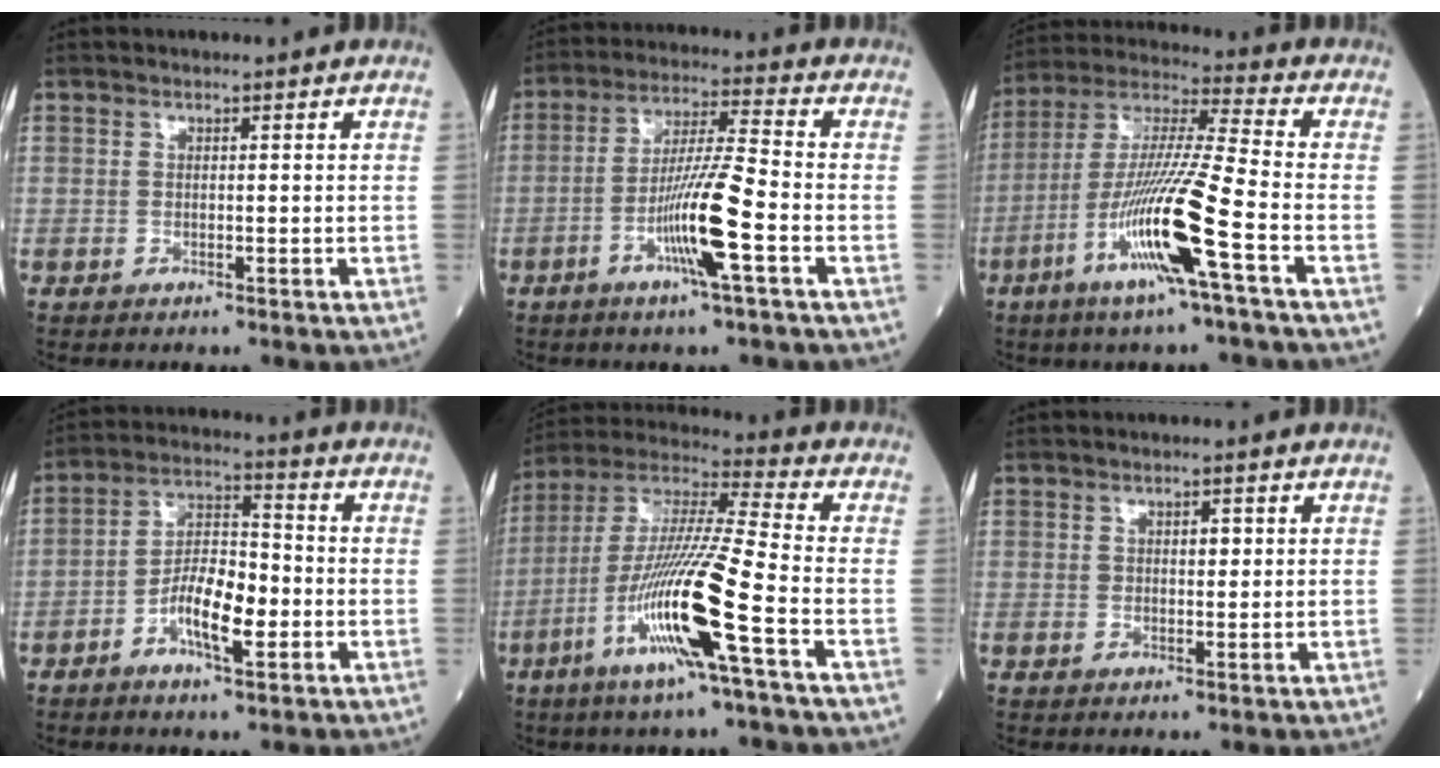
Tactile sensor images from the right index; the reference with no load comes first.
{"total": 10.6, "force": [-3.9, -0.4, 9.8], "torque": [-0.186, -0.005, -0.076]}
{"total": 15.6, "force": [-6.2, -0.7, 14.3], "torque": [-0.289, -0.012, -0.122]}
{"total": 9.0, "force": [-3.2, 2.9, 8.0], "torque": [-0.151, 0.011, -0.060]}
{"total": 17.1, "force": [-6.6, -0.4, 15.8], "torque": [-0.320, -0.014, -0.131]}
{"total": 2.0, "force": [0.6, 1.1, 1.6], "torque": [-0.021, 0.001, 0.008]}